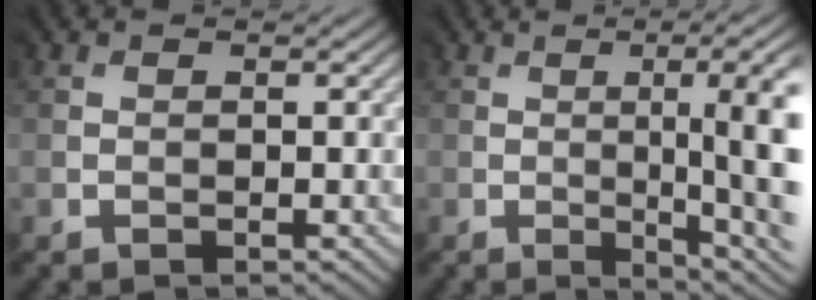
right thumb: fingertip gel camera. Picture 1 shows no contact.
{"total": 10.9, "force": [-0.8, 2.5, 10.6], "torque": [-0.109, 0.016, -0.004]}